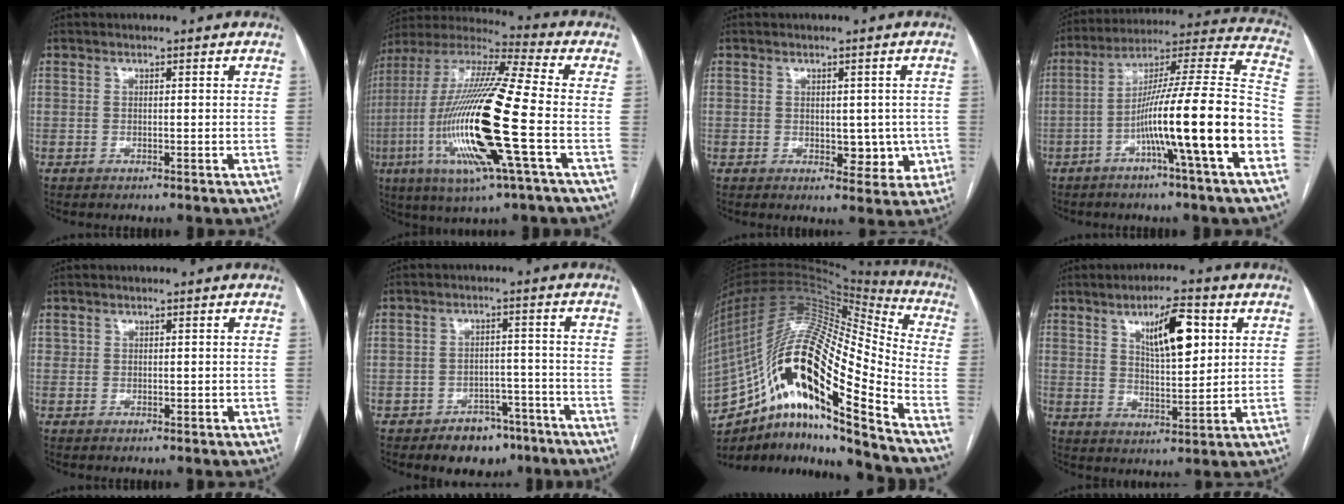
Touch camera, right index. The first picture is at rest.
{"total": 22.7, "force": [-5.4, 1.6, 22.0], "torque": [-0.475, -0.024, -0.105]}
{"total": 5.5, "force": [-0.4, 3.6, 4.1], "torque": [-0.034, 0.006, 0.006]}
{"total": 20.5, "force": [-7.1, -0.9, 19.2], "torque": [-0.277, 0.010, -0.122]}
{"total": 1.1, "force": [0.4, 1.0, 0.2], "torque": [0.000, 0.002, 0.008]}
{"total": 6.7, "force": [-4.6, 4.1, 2.6], "torque": [-0.030, 0.015, -0.063]}
{"total": 29.8, "force": [-15.5, 5.6, 24.9], "torque": [-0.467, 0.006, -0.273]}
{"total": 9.9, "force": [4.0, 2.6, 8.7], "torque": [-0.146, 0.006, 0.070]}